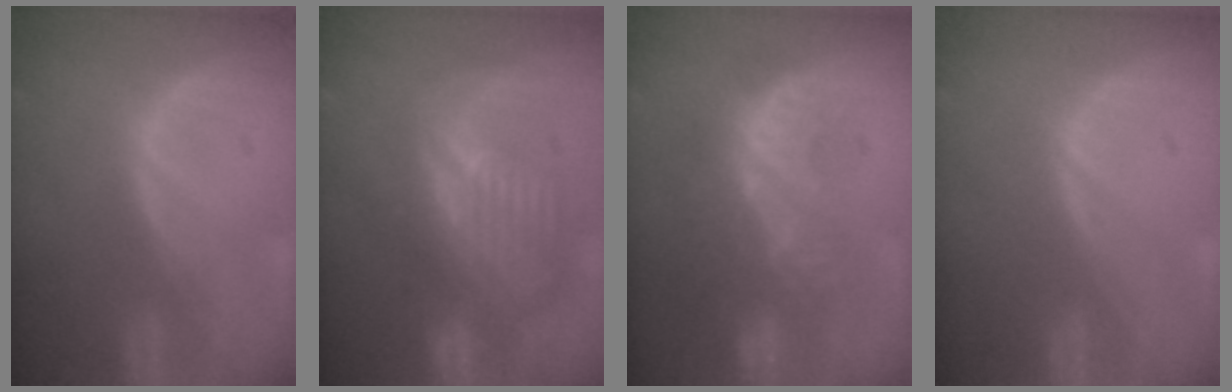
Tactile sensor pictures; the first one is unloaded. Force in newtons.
{"total": 11.2, "press": 9.8, "slide": 5.6}
{"total": 9.4, "press": 8.7, "slide": 3.6}
{"total": 0.0}